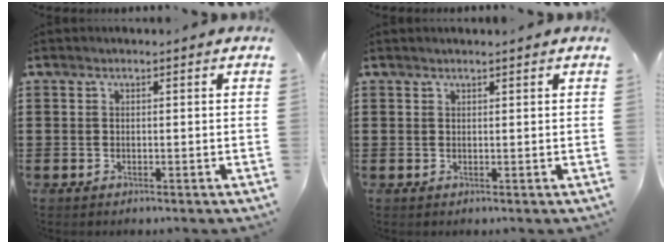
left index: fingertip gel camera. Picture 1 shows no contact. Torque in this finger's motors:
{"motor_torque": [0.23, -0.28, 0.02, 0.00]}